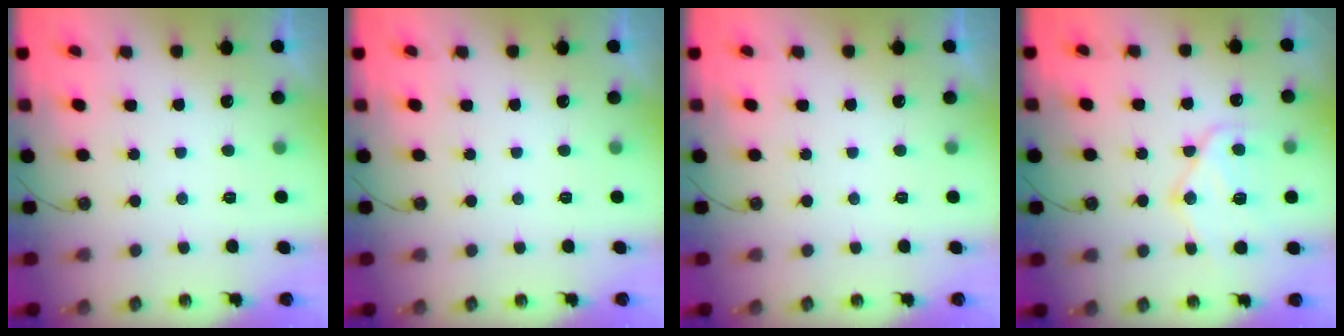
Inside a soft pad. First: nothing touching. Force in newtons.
{"total": 0.0}
{"total": 0.0}
{"total": 13.7, "press": 13.6, "slide": 1.1}